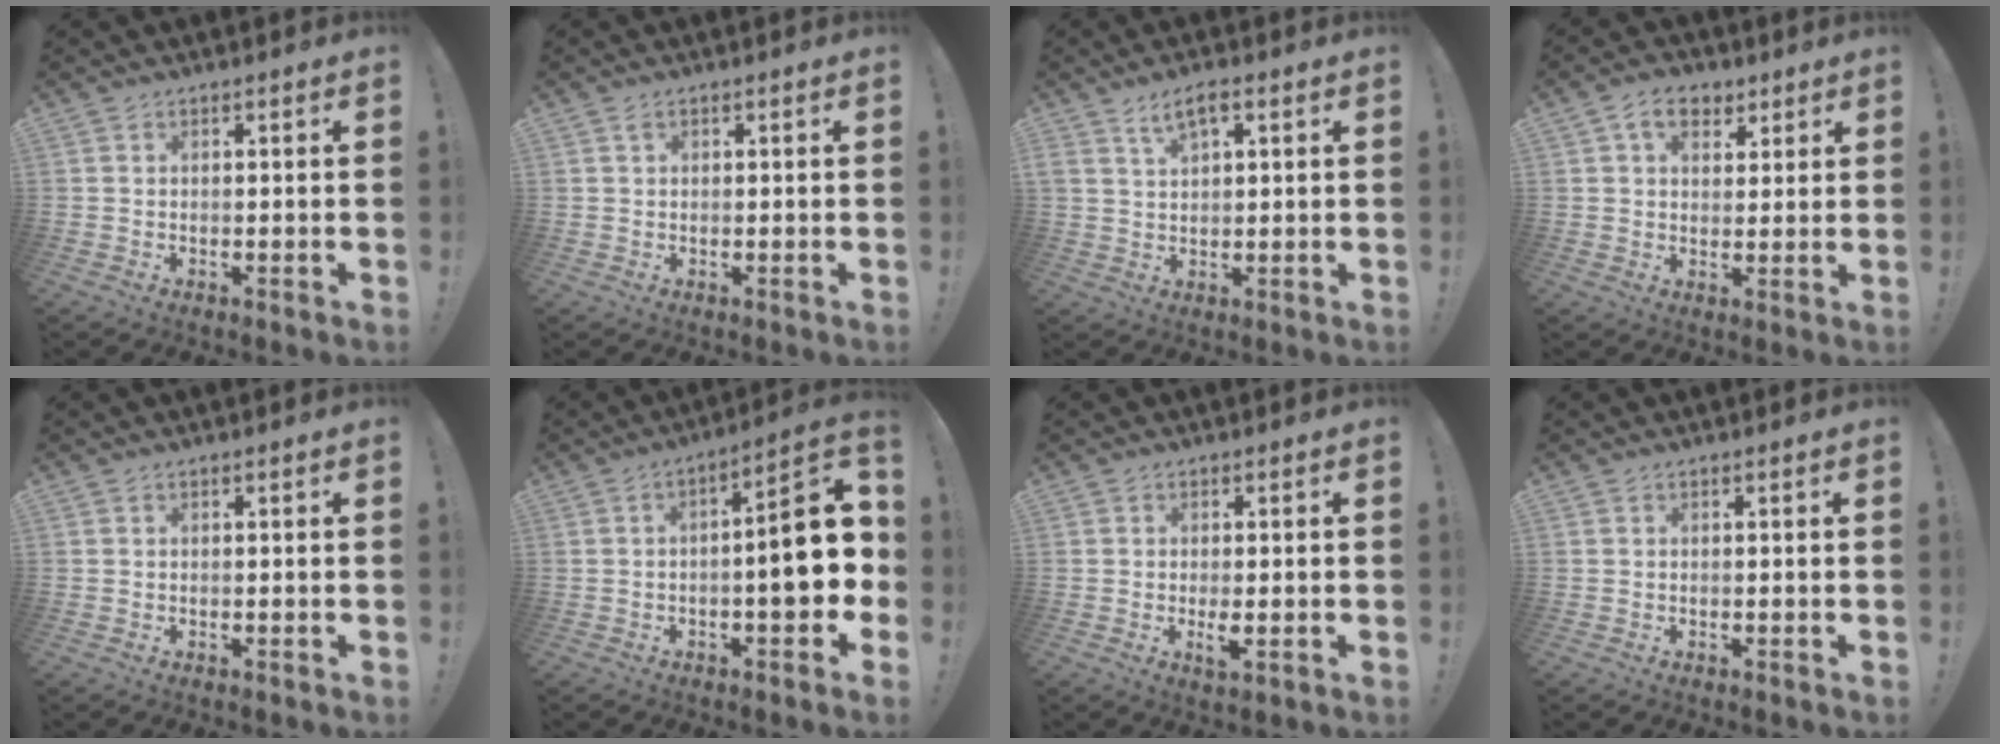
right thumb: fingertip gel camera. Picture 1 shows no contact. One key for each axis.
{"total": 1.0, "fx": 0.6, "fy": 0.8, "fz": 0.3, "tx": 0.001, "ty": -0.001, "tz": 0.009}
{"total": 5.0, "fx": 2.6, "fy": 2.0, "fz": 3.8, "tx": -0.070, "ty": -0.001, "tz": 0.045}
{"total": 8.0, "fx": 4.0, "fy": 5.6, "fz": 4.0, "tx": -0.060, "ty": -0.004, "tz": 0.076}
{"total": 0.0}
{"total": 15.0, "fx": -1.5, "fy": 5.1, "fz": 14.1, "tx": -0.170, "ty": 0.009, "tz": -0.023}
{"total": 3.3, "fx": -0.4, "fy": 0.5, "fz": 3.2, "tx": -0.061, "ty": -0.004, "tz": -0.007}
{"total": 0.0}